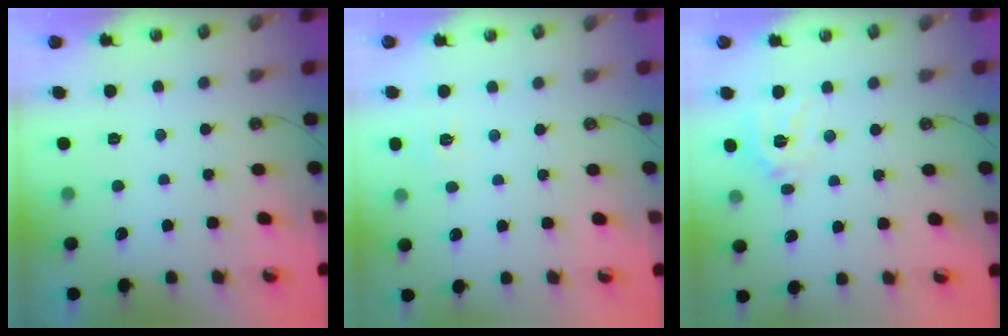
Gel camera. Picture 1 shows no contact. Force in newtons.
{"total": 5.0, "press": 4.9, "slide": 0.7}
{"total": 11.8, "press": 11.7, "slide": 1.2}